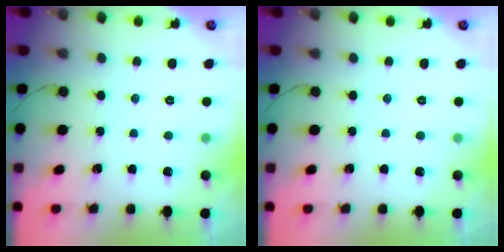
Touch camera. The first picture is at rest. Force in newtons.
{"total": 0.0}